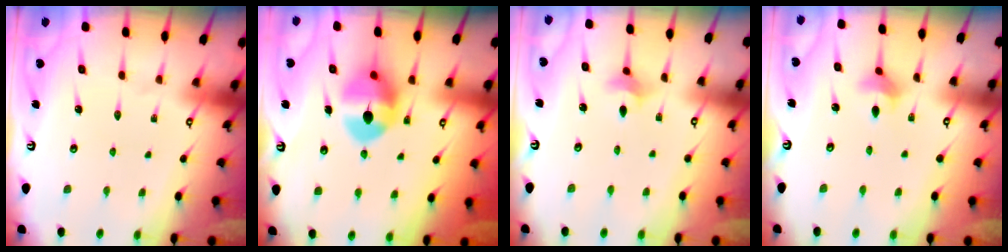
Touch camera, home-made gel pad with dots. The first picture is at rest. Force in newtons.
{"total": 8.1, "press": 8.1, "slide": 0.3}
{"total": 3.5, "press": 3.4, "slide": 0.8}
{"total": 3.9, "press": 3.8, "slide": 0.8}